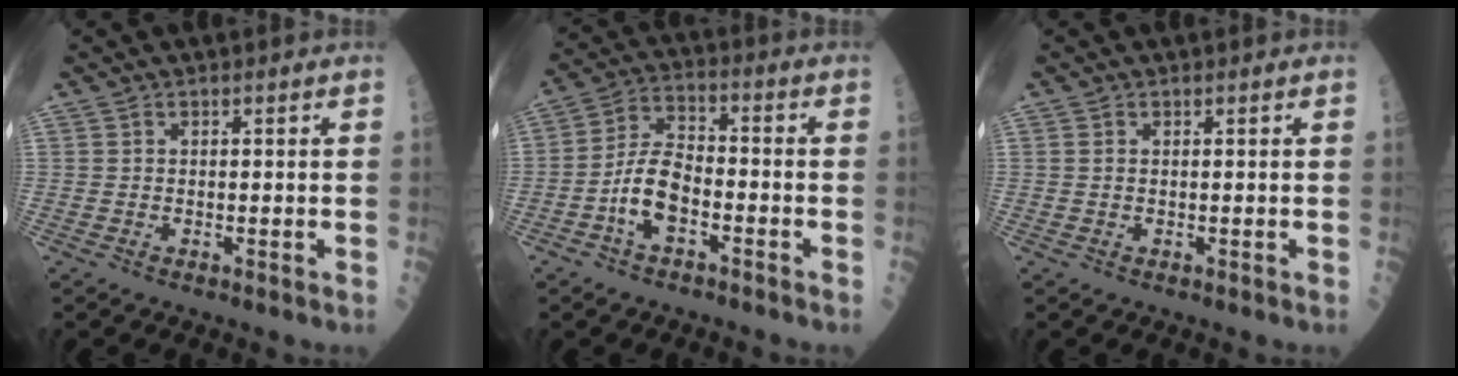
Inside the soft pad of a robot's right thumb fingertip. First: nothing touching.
{"total": 9.0, "force": [-3.3, 4.6, 7.0], "torque": [-0.132, 0.039, -0.068]}
{"total": 0.6, "force": [0.1, 0.4, 0.4], "torque": [-0.009, 0.002, 0.002]}